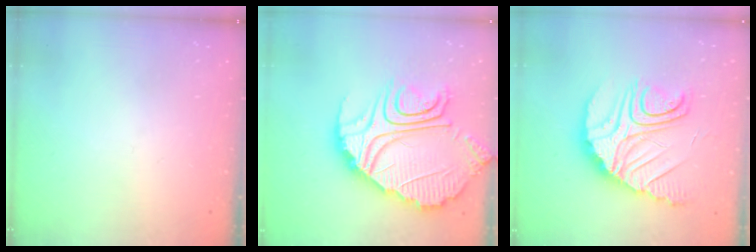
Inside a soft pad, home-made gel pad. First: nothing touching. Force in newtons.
{"total": 21.8, "press": 21.7, "slide": 2.2}
{"total": 21.3, "press": 21.2, "slide": 2.1}